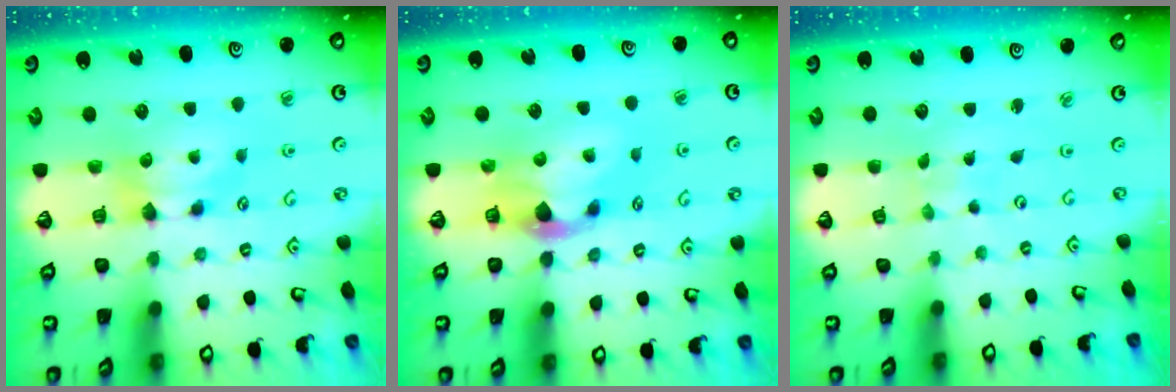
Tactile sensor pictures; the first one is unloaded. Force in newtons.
{"total": 3.0, "press": 2.7, "slide": 1.4}
{"total": 6.2, "press": 6.2, "slide": 0.3}